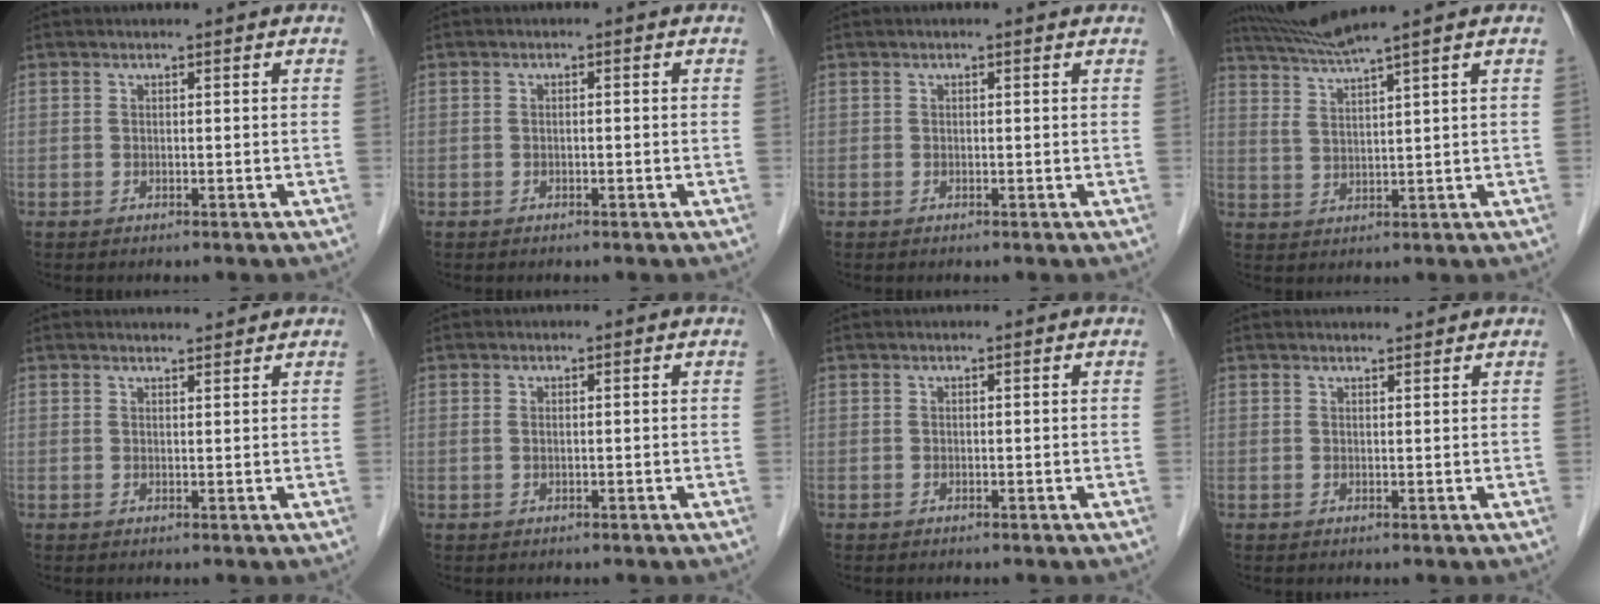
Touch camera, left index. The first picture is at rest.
{"total": 0.6, "force": [-0.2, 0.2, 0.6], "torque": [-0.014, 0.005, -0.001]}
{"total": 0.0}
{"total": 5.9, "force": [4.9, -2.0, 2.5], "torque": [-0.058, -0.006, 0.101]}
{"total": 2.5, "force": [2.5, 0.2, 0.1], "torque": [-0.009, 0.006, 0.038]}
{"total": 0.9, "force": [0.2, 0.3, 0.8], "torque": [-0.023, 0.000, 0.006]}
{"total": 0.0}
{"total": 2.0, "force": [2.0, 0.1, 0.1], "torque": [-0.009, 0.006, 0.033]}